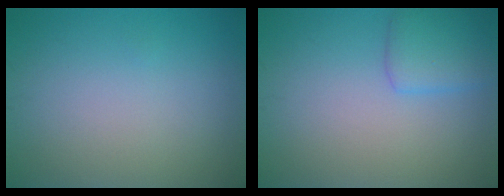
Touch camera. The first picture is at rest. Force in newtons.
{"total": 2.7, "press": 2.7, "slide": 0.0}